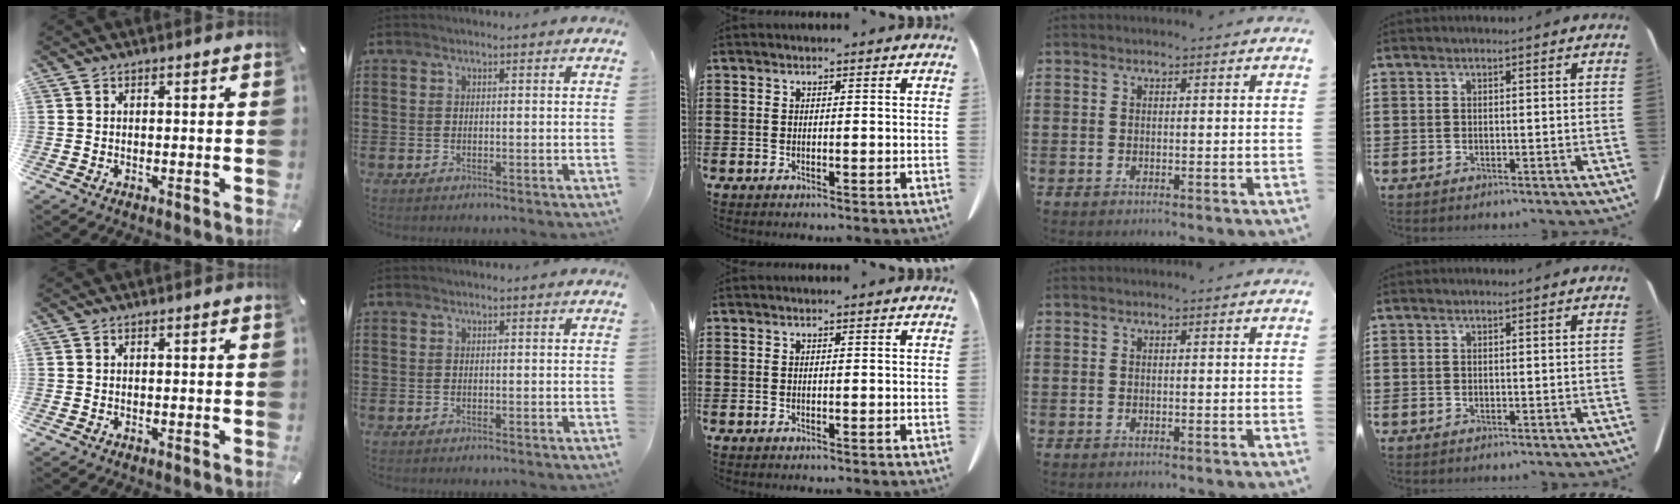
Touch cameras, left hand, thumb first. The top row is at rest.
{}